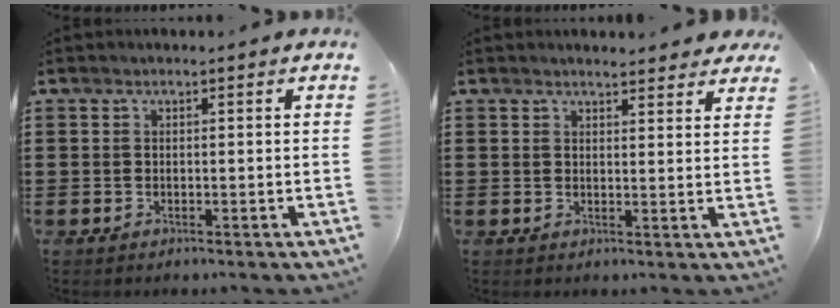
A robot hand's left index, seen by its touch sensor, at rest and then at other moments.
{"total": 2.7, "force": [2.6, 0.3, 0.5], "torque": [-0.011, -0.005, 0.048]}